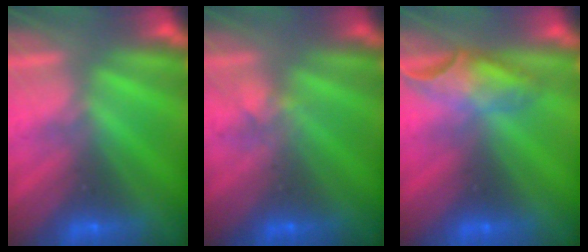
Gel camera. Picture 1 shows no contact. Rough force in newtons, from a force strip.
{"total": 1.8}
{"total": 4.6}